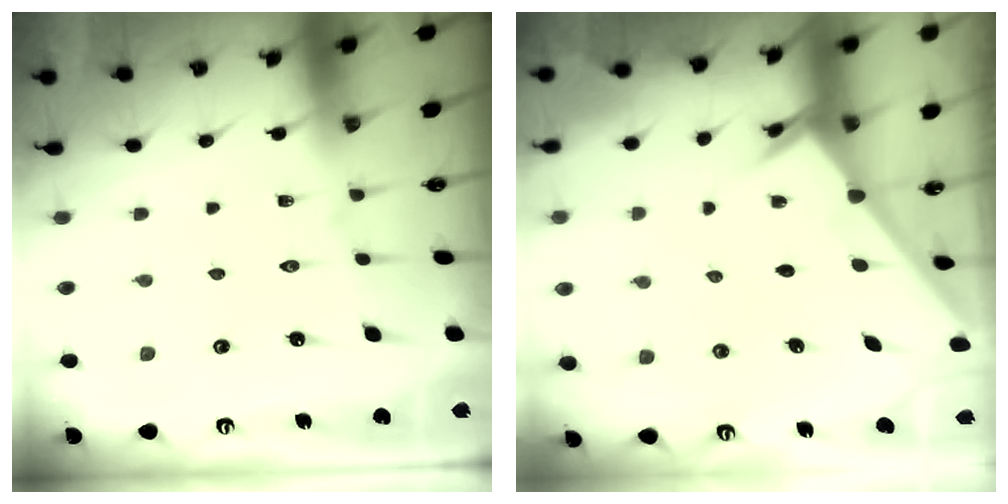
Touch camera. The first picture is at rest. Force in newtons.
{"total": 2.3, "press": 2.3, "slide": 0.2}